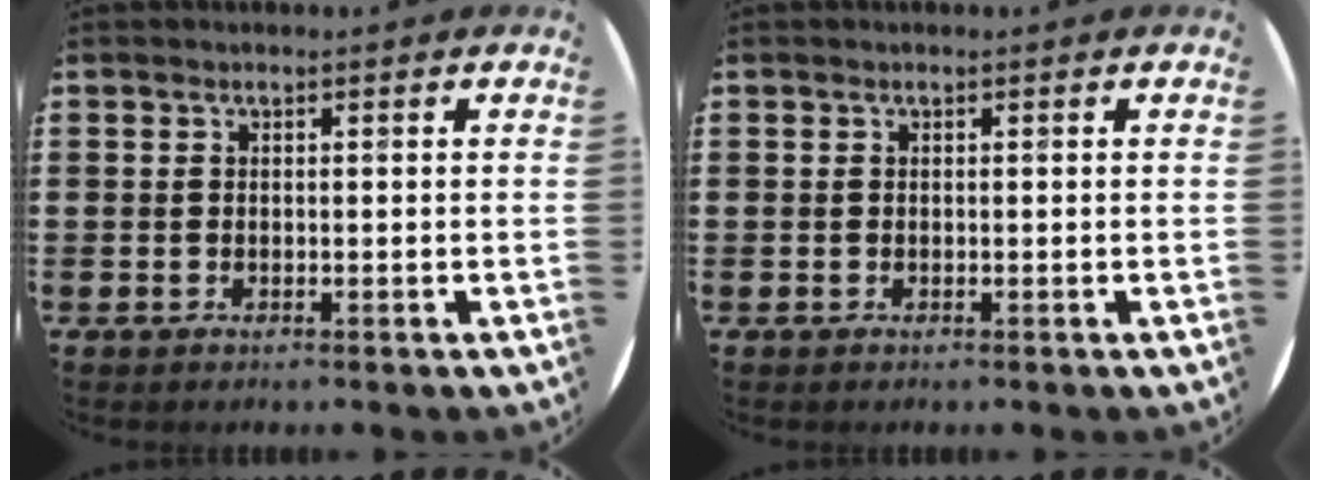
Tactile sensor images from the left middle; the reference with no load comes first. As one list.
[{"total": 0.0}]